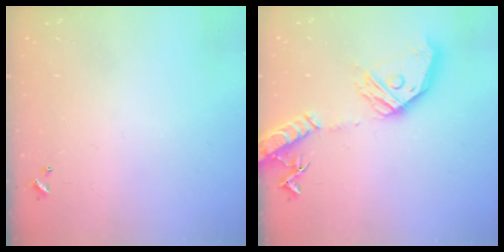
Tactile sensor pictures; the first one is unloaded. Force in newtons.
{"total": 21.3, "press": 21.1, "slide": 3.1}